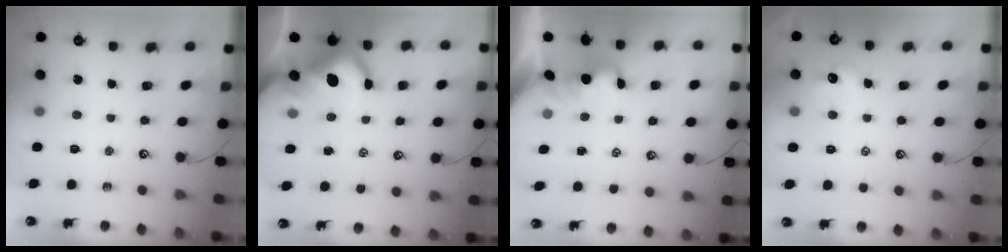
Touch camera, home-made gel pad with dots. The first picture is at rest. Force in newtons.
{"total": 12.5, "press": 12.4, "slide": 2.0}
{"total": 1.2, "press": 1.1, "slide": 0.3}
{"total": 0.8, "press": 0.6, "slide": 0.6}